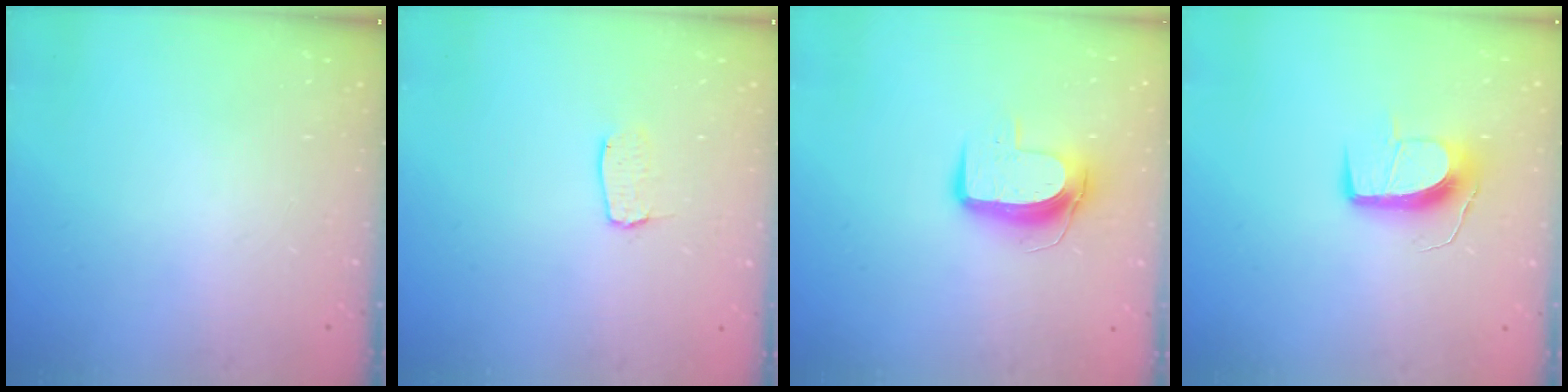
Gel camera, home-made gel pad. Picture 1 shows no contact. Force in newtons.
{"total": 3.6, "press": 3.6, "slide": 0.3}
{"total": 9.8, "press": 9.7, "slide": 1.0}
{"total": 11.3, "press": 11.3, "slide": 0.7}